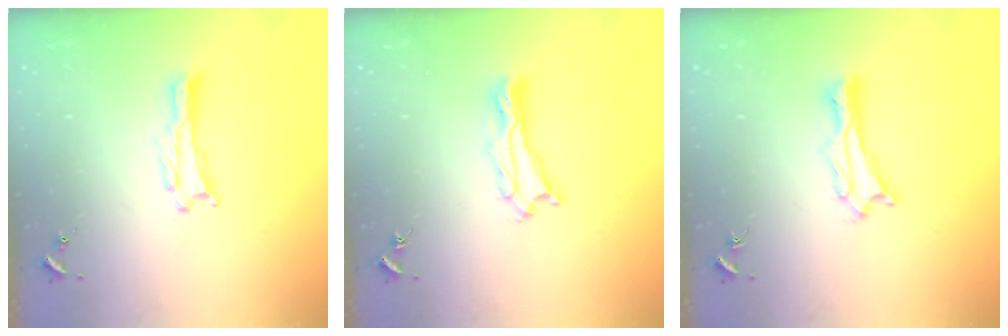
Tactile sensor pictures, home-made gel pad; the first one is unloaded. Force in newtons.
{"total": 2.4, "press": 2.4, "slide": 0.3}
{"total": 1.1, "press": 1.1, "slide": 0.2}